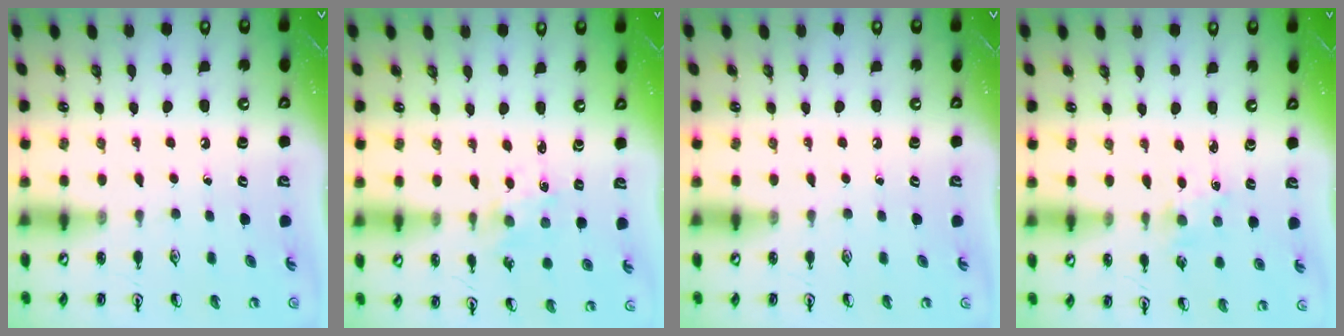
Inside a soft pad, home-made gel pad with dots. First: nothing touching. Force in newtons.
{"total": 1.0, "press": 1.0, "slide": 0.2}
{"total": 0.0}
{"total": 1.9, "press": 1.8, "slide": 0.4}